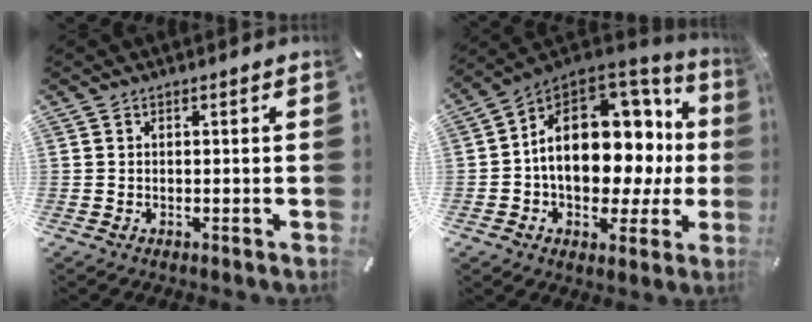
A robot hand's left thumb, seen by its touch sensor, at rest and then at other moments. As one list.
[{"total": 18.9, "force": [1.8, 13.1, 13.6], "torque": [-0.202, -0.019, 0.039]}]